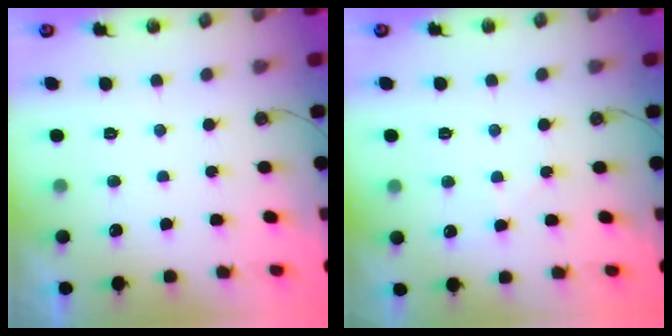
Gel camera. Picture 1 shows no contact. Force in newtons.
{"total": 4.8, "press": 4.7, "slide": 0.6}